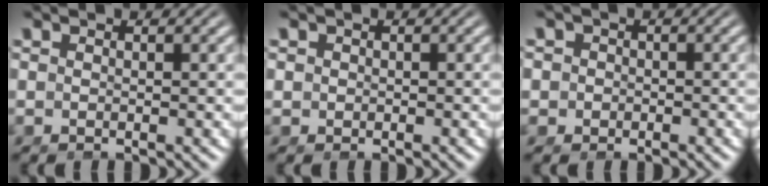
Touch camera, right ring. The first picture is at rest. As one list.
[{"total": 1.5, "force": [0.0, 1.5, 0.4], "torque": [-0.018, -0.006, 0.002]}, {"total": 3.8, "force": [-1.0, 3.6, 0.7], "torque": [-0.027, -0.012, -0.019]}]